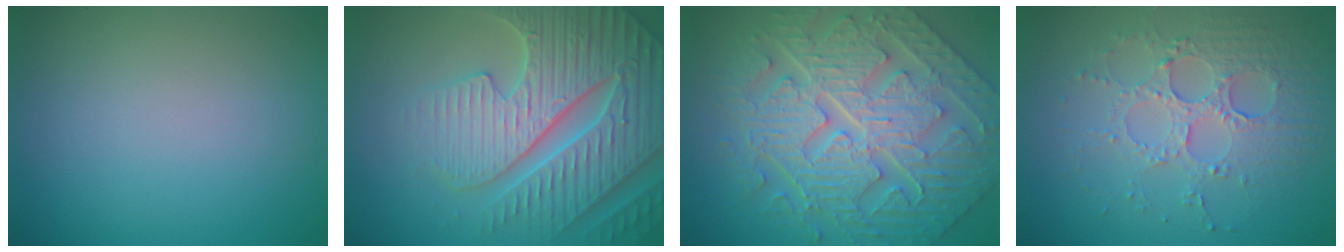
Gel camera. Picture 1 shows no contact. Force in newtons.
{"total": 7.4, "press": 7.2, "slide": 1.7}
{"total": 8.9, "press": 7.2, "slide": 5.1}
{"total": 3.9, "press": 3.6, "slide": 1.4}